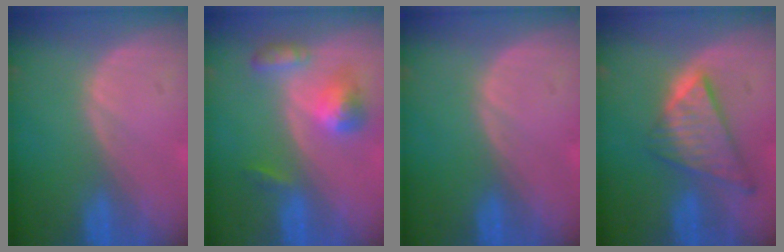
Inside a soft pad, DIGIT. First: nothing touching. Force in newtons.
{"total": 5.7, "press": 5.2, "slide": 2.3}
{"total": 0.0}
{"total": 8.6, "press": 7.3, "slide": 4.5}